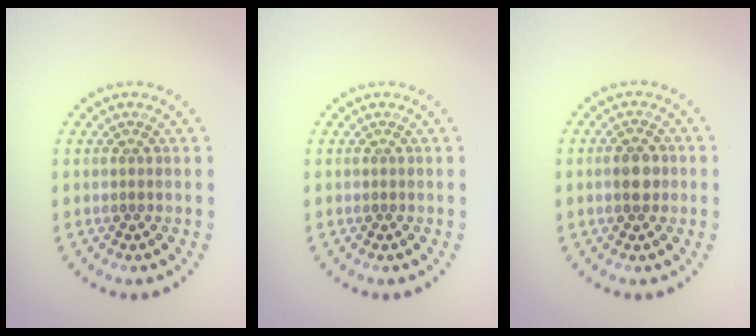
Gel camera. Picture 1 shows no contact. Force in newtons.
{"total": 0.0}
{"total": 2.3, "press": 2.2, "slide": 0.3}